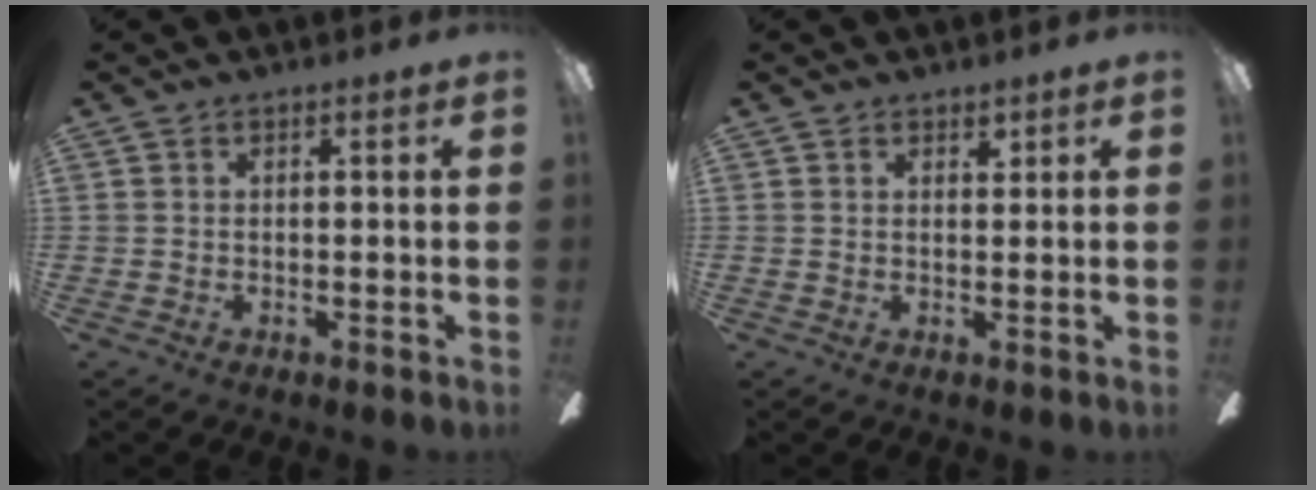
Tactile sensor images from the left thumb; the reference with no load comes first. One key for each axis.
{"total": 1.7, "fx": 1.4, "fy": 0.9, "fz": 0.5, "tx": -0.003, "ty": -0.003, "tz": 0.024}